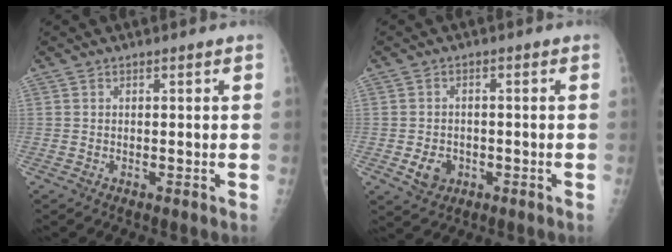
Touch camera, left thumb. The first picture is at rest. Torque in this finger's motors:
{"motor_torque": [-0.24, 0.24, 0.07, -0.04, 0.00]}